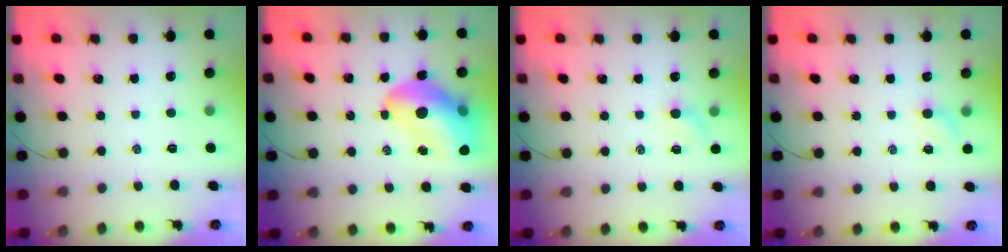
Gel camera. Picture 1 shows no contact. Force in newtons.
{"total": 17.1, "press": 16.4, "slide": 4.8}
{"total": 3.5, "press": 3.4, "slide": 0.9}
{"total": 3.5, "press": 3.4, "slide": 0.9}